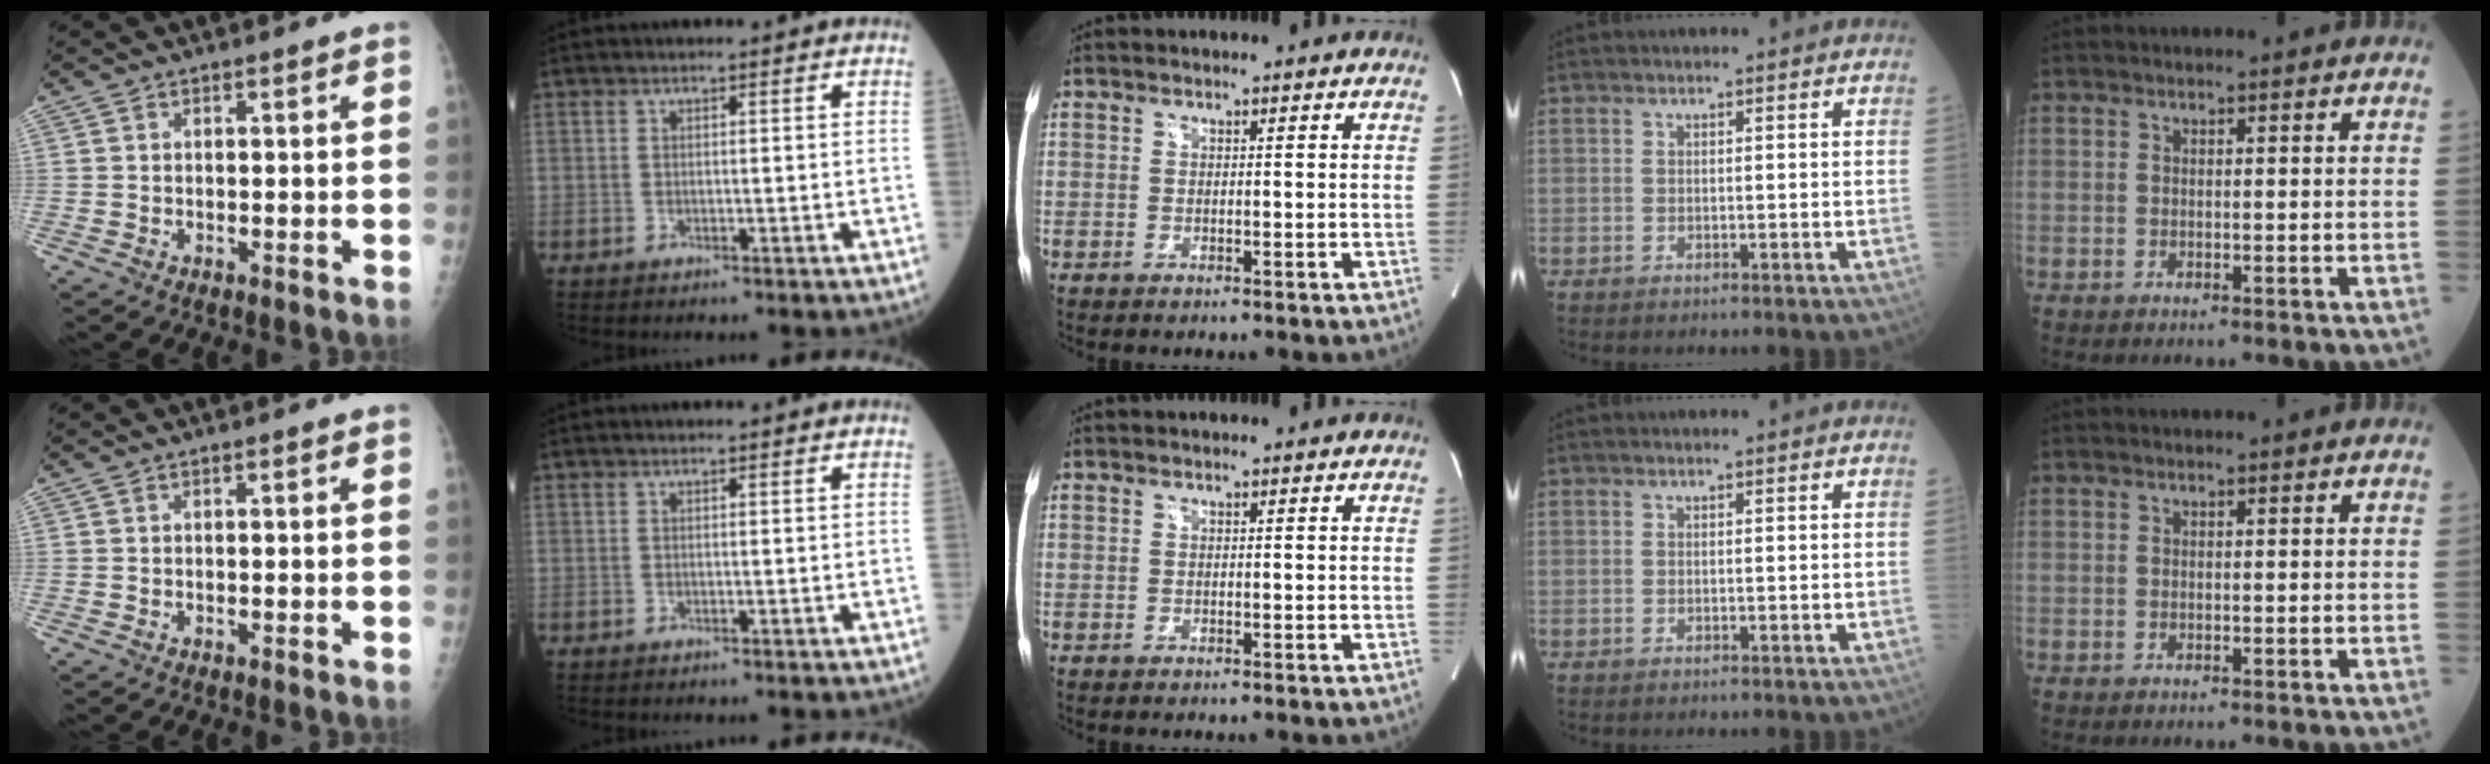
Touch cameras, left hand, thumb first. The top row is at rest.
{}